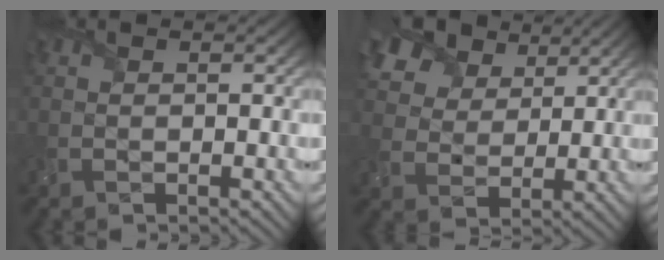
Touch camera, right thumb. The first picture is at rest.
{"total": 11.6, "force": [7.2, 7.2, 5.6], "torque": [-0.165, 0.013, 0.134]}